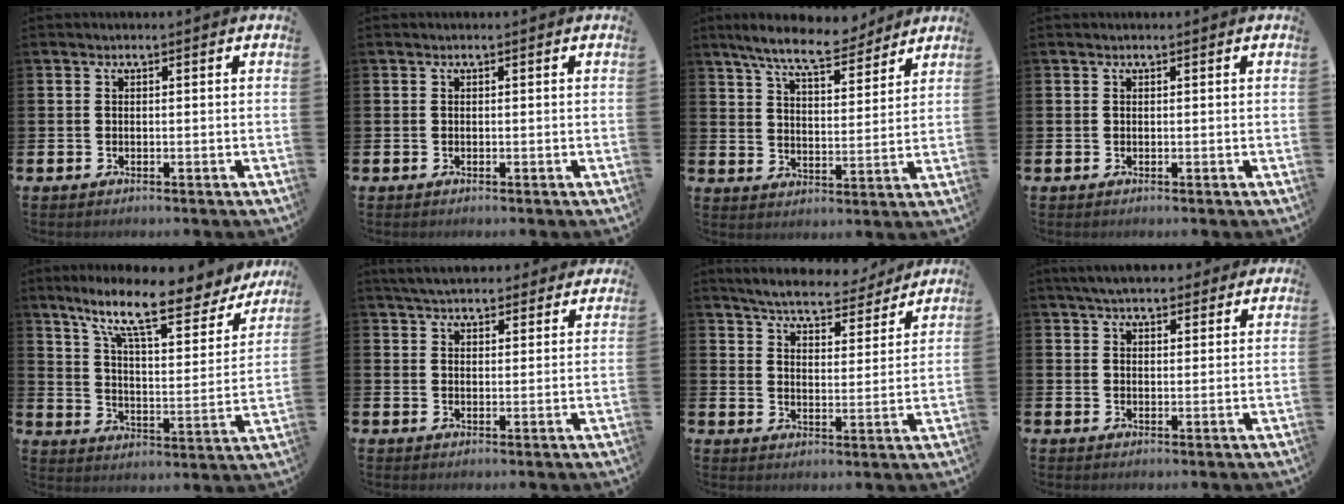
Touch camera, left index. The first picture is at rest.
{"total": 0.0}
{"total": 8.7, "force": [8.0, 1.4, 3.3], "torque": [-0.083, -0.036, 0.144]}
{"total": 0.0}
{"total": 12.4, "force": [9.4, 2.8, 7.4], "torque": [-0.158, -0.055, 0.153]}
{"total": 5.2, "force": [4.9, 1.3, 0.9], "torque": [-0.029, -0.018, 0.090]}
{"total": 6.2, "force": [6.0, 1.0, 1.3], "torque": [-0.045, -0.040, 0.103]}
{"total": 5.3, "force": [4.9, 1.5, 1.3], "torque": [-0.036, -0.010, 0.090]}